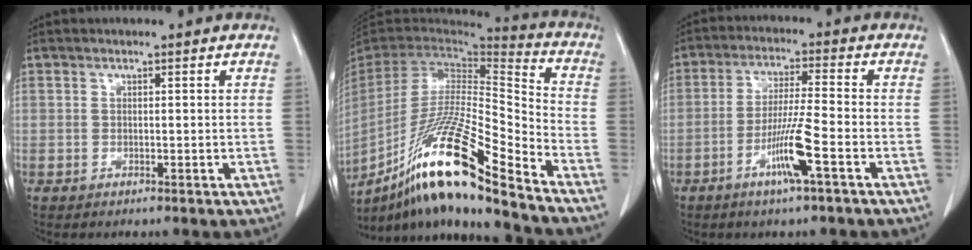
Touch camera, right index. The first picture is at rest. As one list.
[{"total": 22.1, "force": [-14.7, 0.8, 16.5], "torque": [-0.325, -0.036, -0.275]}, {"total": 7.9, "force": [-3.5, -0.5, 7.0], "torque": [-0.137, -0.010, -0.069]}]